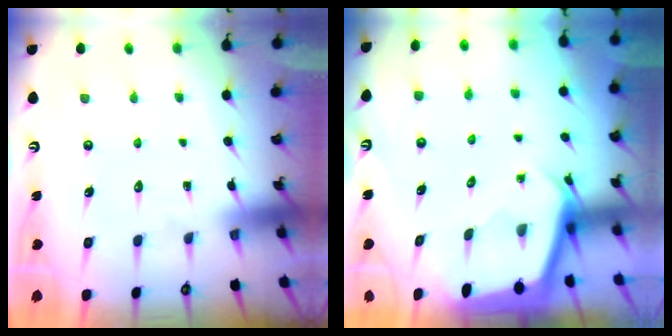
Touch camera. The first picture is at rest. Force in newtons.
{"total": 2.1, "press": 2.1, "slide": 0.0}